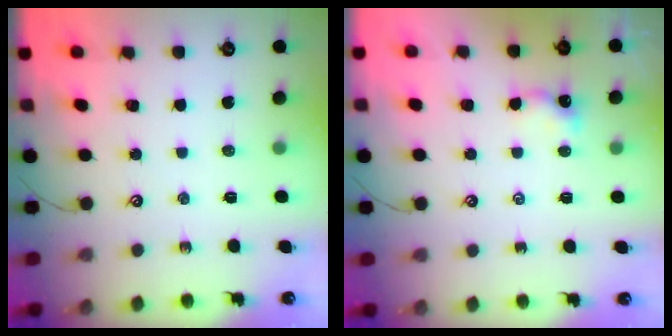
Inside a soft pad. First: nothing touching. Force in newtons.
{"total": 1.4, "press": 1.4, "slide": 0.3}